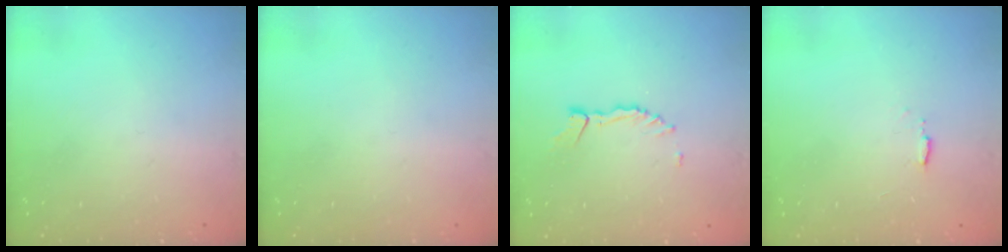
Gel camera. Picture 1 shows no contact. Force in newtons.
{"total": 0.0}
{"total": 2.7, "press": 2.7, "slide": 0.3}
{"total": 3.2, "press": 3.2, "slide": 0.5}